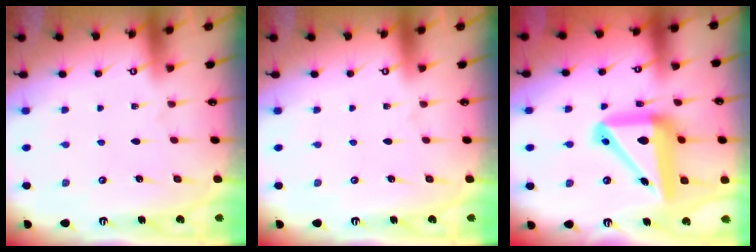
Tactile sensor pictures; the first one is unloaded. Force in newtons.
{"total": 0.0}
{"total": 18.8, "press": 18.6, "slide": 2.9}